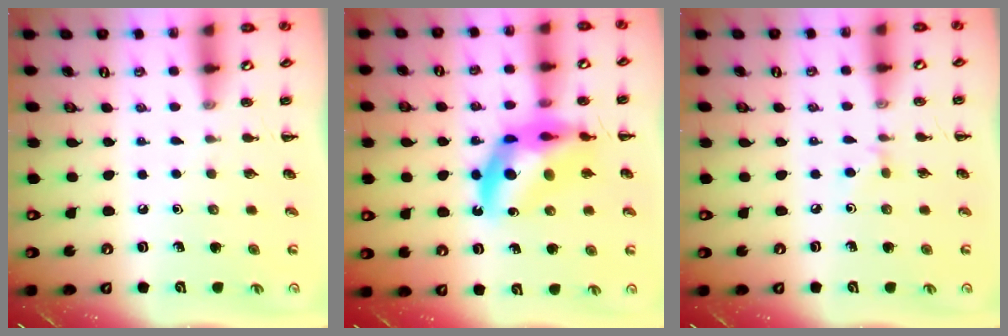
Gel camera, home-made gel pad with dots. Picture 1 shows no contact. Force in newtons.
{"total": 14.4, "press": 13.8, "slide": 4.1}
{"total": 3.7, "press": 3.5, "slide": 1.2}